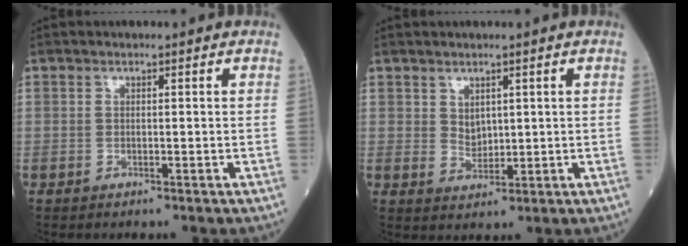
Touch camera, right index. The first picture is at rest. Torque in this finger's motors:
{"motor_torque": [0.10, 0.03, 0.03, 0.00]}